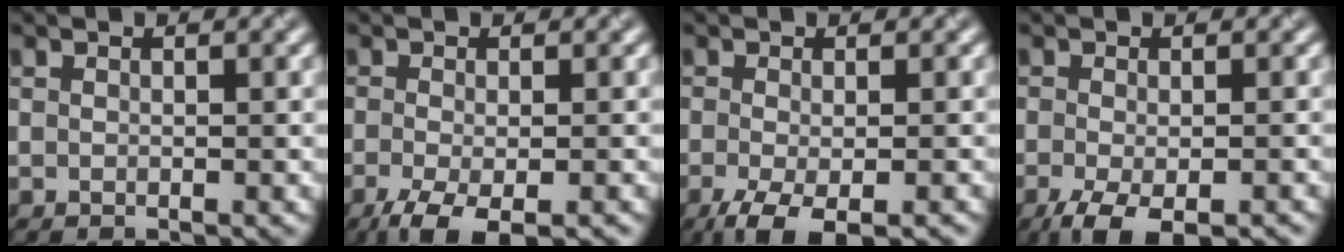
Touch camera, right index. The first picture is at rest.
{"total": 4.5, "force": [-2.6, 1.2, 3.4], "torque": [-0.066, -0.009, -0.047]}
{"total": 4.4, "force": [-2.5, 1.2, 3.4], "torque": [-0.065, -0.008, -0.044]}
{"total": 4.8, "force": [-2.9, 1.5, 3.5], "torque": [-0.065, -0.010, -0.048]}